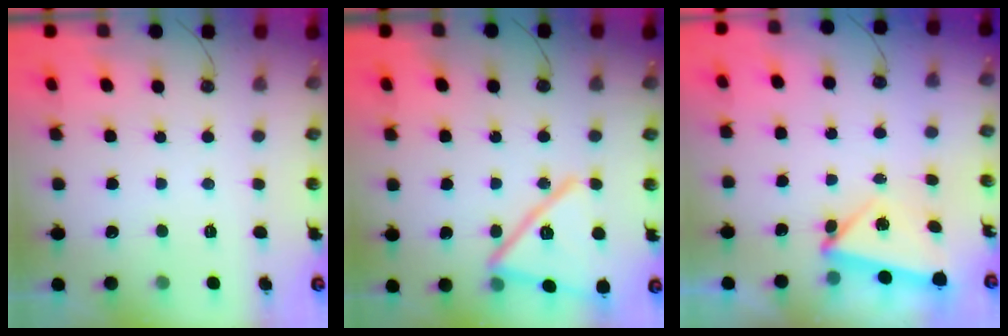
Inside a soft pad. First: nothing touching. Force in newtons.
{"total": 18.2, "press": 18.1, "slide": 0.7}
{"total": 5.7, "press": 5.6, "slide": 0.7}